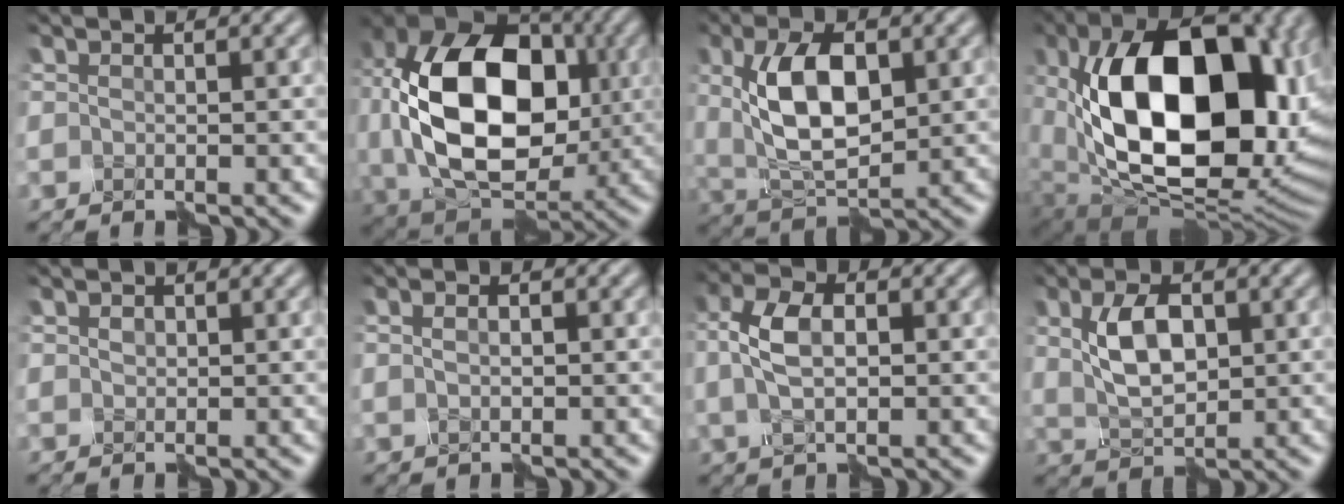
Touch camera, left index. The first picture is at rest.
{"total": 15.6, "force": [0.2, 10.6, 11.5], "torque": [-0.222, 0.003, 0.004]}
{"total": 8.0, "force": [1.1, 4.1, 6.8], "torque": [-0.127, 0.002, 0.019]}
{"total": 17.7, "force": [1.9, 11.3, 13.5], "torque": [-0.227, -0.020, 0.044]}
{"total": 0.6, "force": [0.2, 0.5, 0.3], "torque": [-0.004, -0.002, 0.005]}
{"total": 2.0, "force": [0.5, 1.1, 1.6], "torque": [-0.023, 0.007, 0.001]}
{"total": 4.8, "force": [0.1, 2.7, 3.9], "torque": [-0.079, 0.007, 0.001]}
{"total": 5.1, "force": [0.7, 2.8, 4.1], "torque": [-0.085, 0.003, 0.016]}